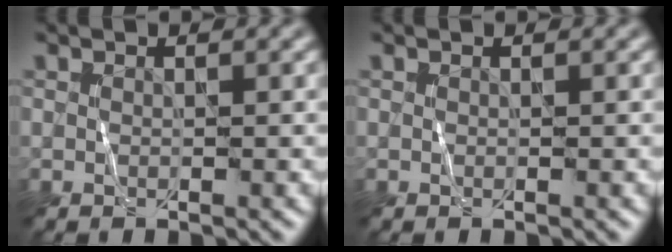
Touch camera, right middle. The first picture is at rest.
{"total": 0.0}